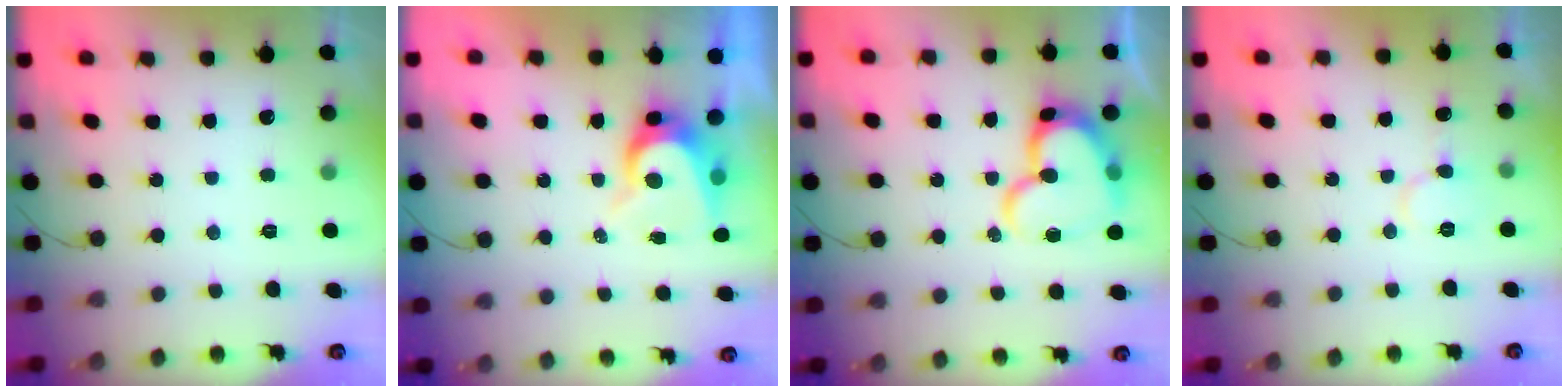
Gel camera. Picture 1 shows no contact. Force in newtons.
{"total": 7.7, "press": 7.7, "slide": 0.6}
{"total": 16.8, "press": 16.7, "slide": 1.9}
{"total": 5.7, "press": 5.7, "slide": 0.1}